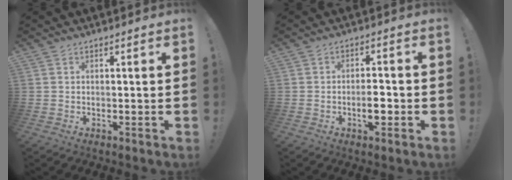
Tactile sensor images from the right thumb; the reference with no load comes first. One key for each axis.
{"total": 4.8, "fx": -1.7, "fy": 2.1, "fz": 4.0, "tx": -0.056, "ty": 0.003, "tz": -0.032}